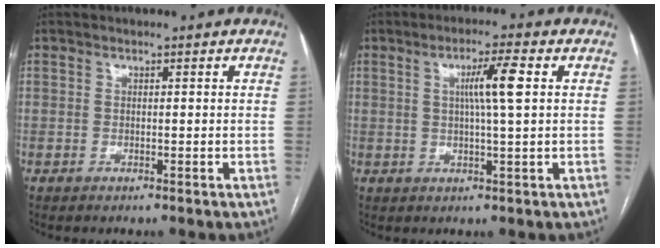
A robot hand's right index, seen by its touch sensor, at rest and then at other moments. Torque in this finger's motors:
{"motor_torque": [0.61, 0.32, 0.43, 0.10]}